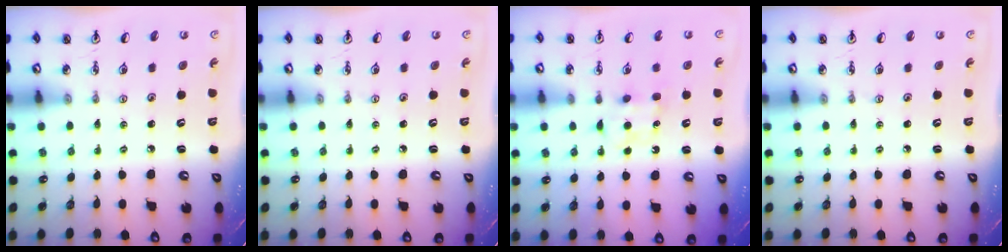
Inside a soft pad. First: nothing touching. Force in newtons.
{"total": 0.0}
{"total": 5.8, "press": 5.8, "slide": 0.8}
{"total": 0.0}